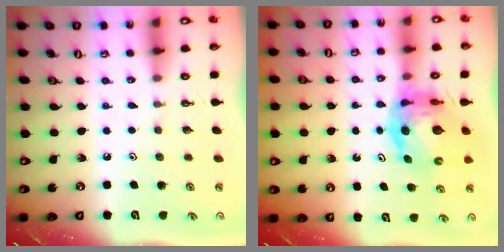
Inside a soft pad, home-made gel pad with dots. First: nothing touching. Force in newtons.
{"total": 9.5, "press": 9.4, "slide": 1.4}